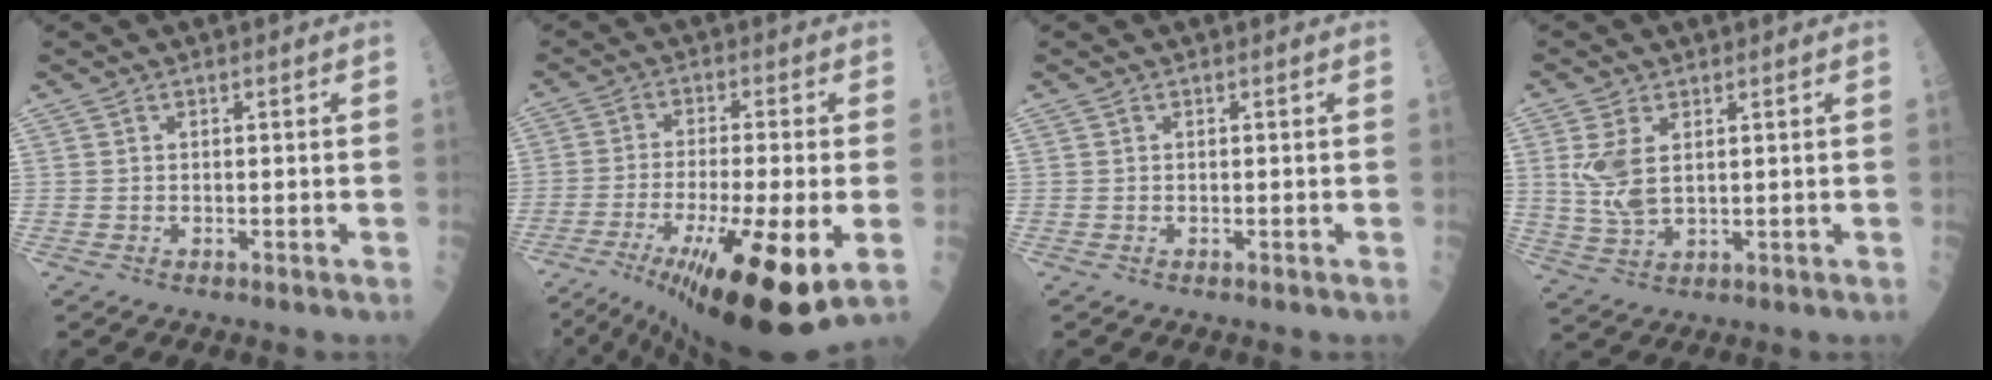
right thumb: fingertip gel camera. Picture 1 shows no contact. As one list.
[{"total": 21.4, "force": [-8.2, 4.7, 19.2], "torque": [-0.311, -0.027, -0.123]}, {"total": 0.0}, {"total": 6.6, "force": [1.7, 3.5, 5.4], "torque": [-0.116, -0.007, 0.044]}]